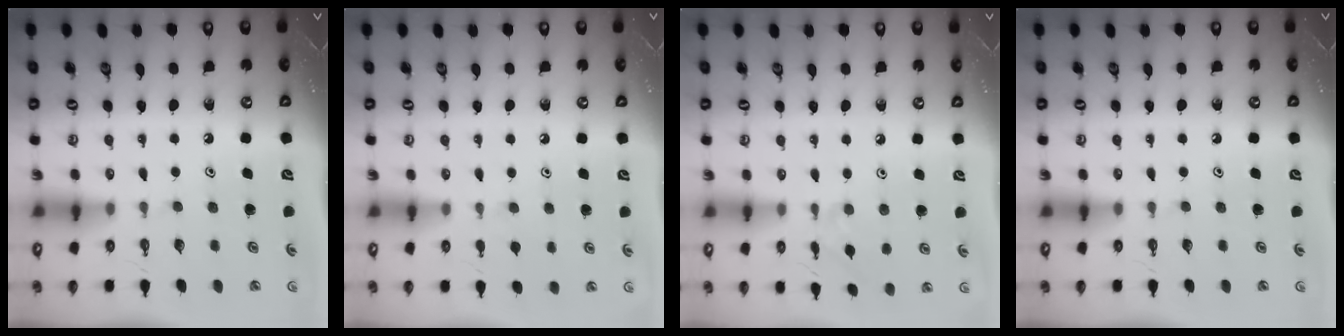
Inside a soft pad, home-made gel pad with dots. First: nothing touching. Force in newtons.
{"total": 3.0, "press": 3.0, "slide": 0.7}
{"total": 1.8, "press": 1.7, "slide": 0.5}
{"total": 0.0}